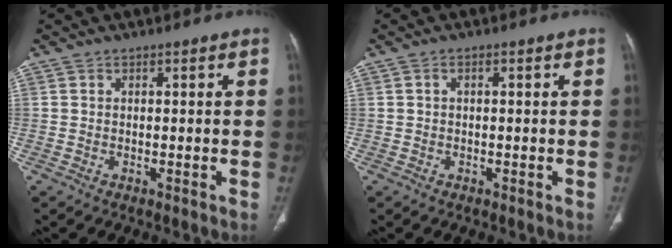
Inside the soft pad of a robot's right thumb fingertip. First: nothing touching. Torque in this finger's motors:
{"motor_torque": [-0.40, -0.12, -0.48, 0.13, 0.08]}